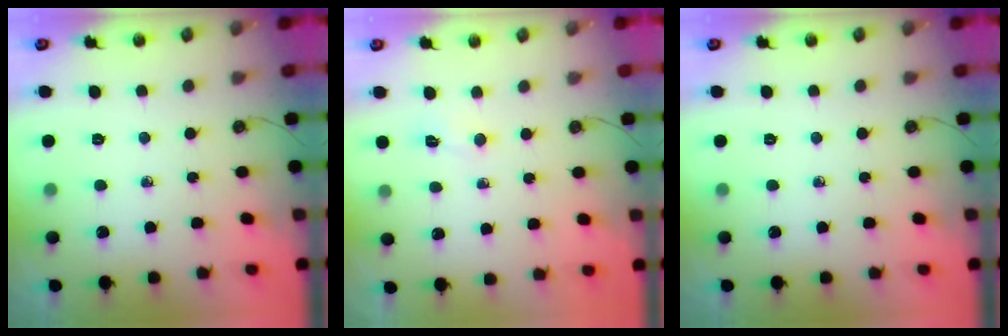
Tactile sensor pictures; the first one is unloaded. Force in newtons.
{"total": 2.8, "press": 2.7, "slide": 0.5}
{"total": 0.0}